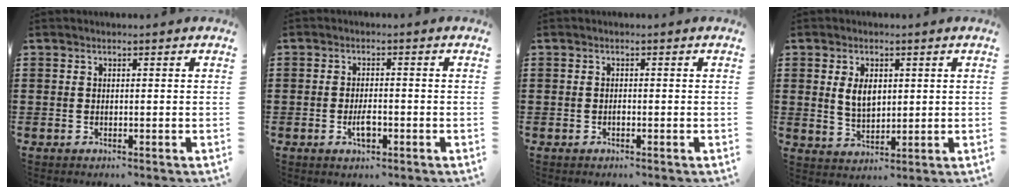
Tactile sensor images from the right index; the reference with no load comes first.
{"total": 3.2, "force": [-1.2, 1.1, 2.8], "torque": [-0.056, -0.001, -0.023]}
{"total": 0.6, "force": [-0.3, 0.2, 0.5], "torque": [-0.012, -0.005, -0.005]}
{"total": 4.3, "force": [0.9, 2.7, 3.3], "torque": [-0.064, 0.007, 0.014]}